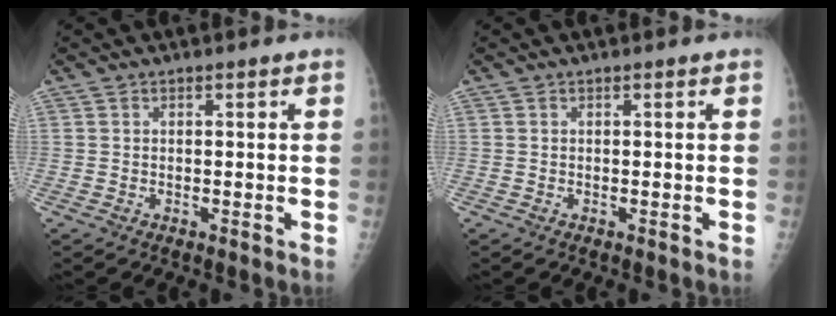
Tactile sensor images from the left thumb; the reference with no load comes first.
{"total": 0.0}